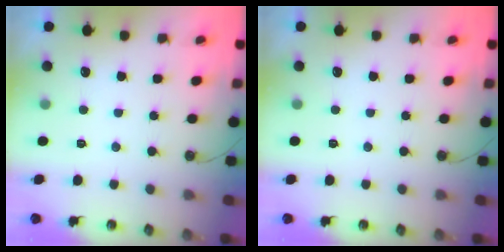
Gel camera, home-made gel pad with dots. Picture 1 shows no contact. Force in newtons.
{"total": 0.0}